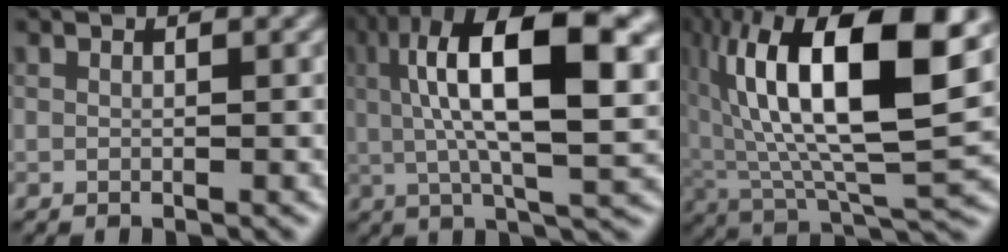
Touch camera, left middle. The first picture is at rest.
{"total": 12.6, "force": [2.2, 3.9, 11.8], "torque": [-0.201, 0.021, 0.039]}
{"total": 15.4, "force": [3.3, 6.0, 13.7], "torque": [-0.251, 0.019, 0.063]}